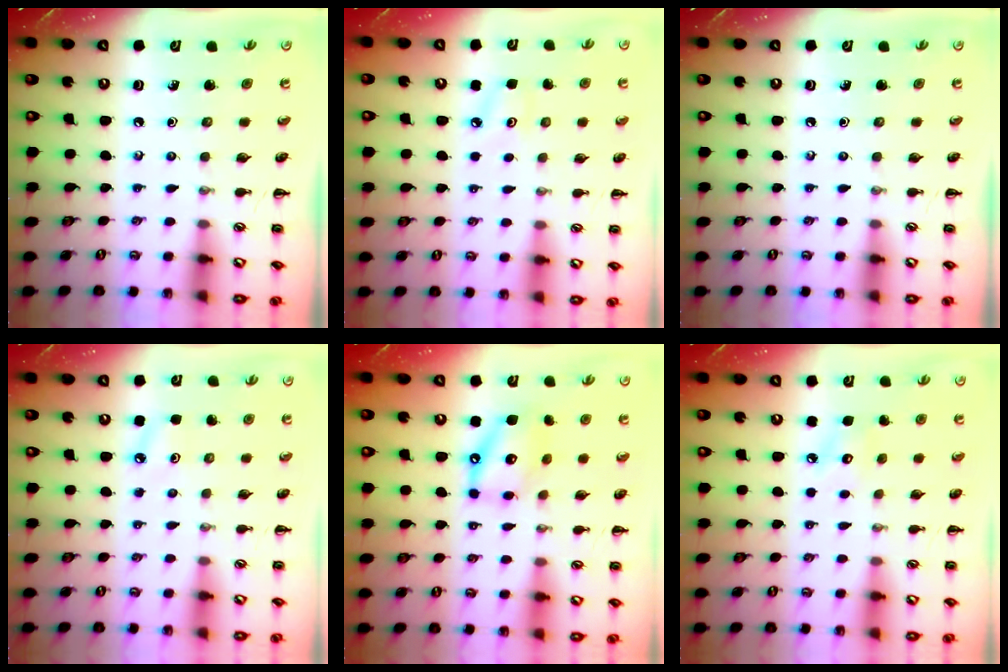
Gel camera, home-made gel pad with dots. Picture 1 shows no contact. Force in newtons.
{"total": 6.7, "press": 6.5, "slide": 1.8}
{"total": 0.0}
{"total": 4.9, "press": 4.7, "slide": 1.4}
{"total": 12.5, "press": 12.3, "slide": 2.3}
{"total": 4.4, "press": 4.3, "slide": 0.8}